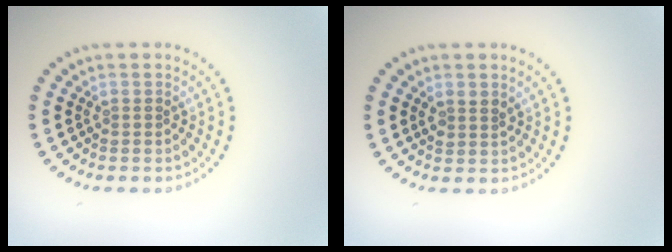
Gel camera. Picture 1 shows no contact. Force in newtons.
{"total": 1.3, "press": 1.2, "slide": 0.6}